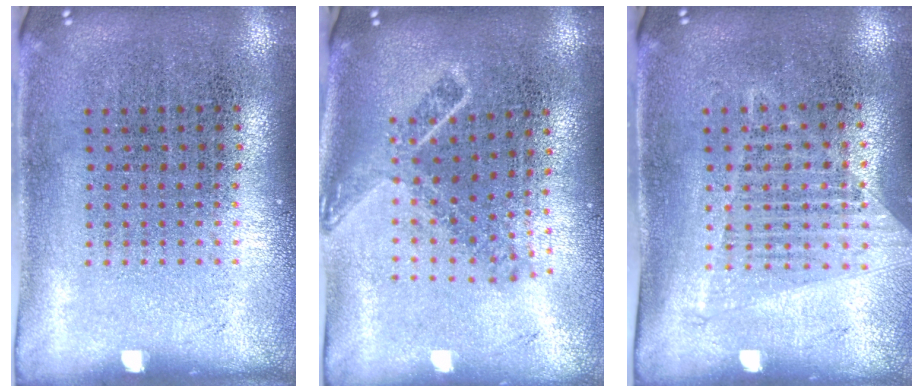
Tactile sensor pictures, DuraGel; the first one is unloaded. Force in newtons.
{"total": 1.8, "press": 1.3, "slide": 1.2}
{"total": 1.3, "press": 1.2, "slide": 0.4}